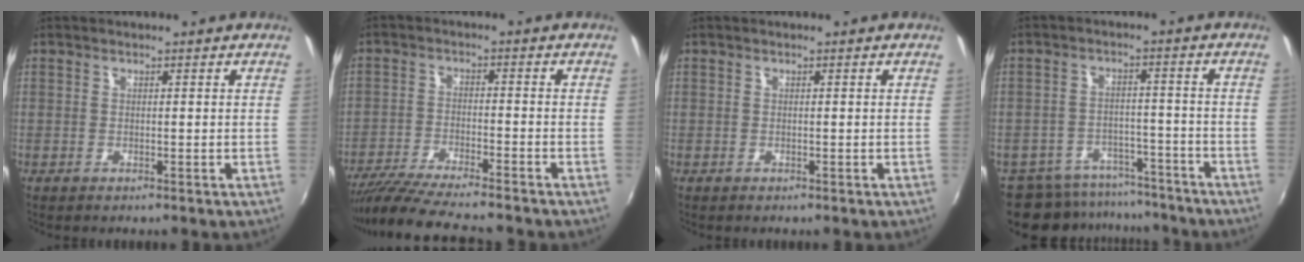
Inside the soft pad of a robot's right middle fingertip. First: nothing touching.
{"total": 13.0, "force": [-11.6, 0.7, 5.9], "torque": [-0.128, -0.027, -0.198]}
{"total": 0.0}
{"total": 16.7, "force": [-14.3, 7.1, 4.9], "torque": [-0.124, 0.017, -0.195]}